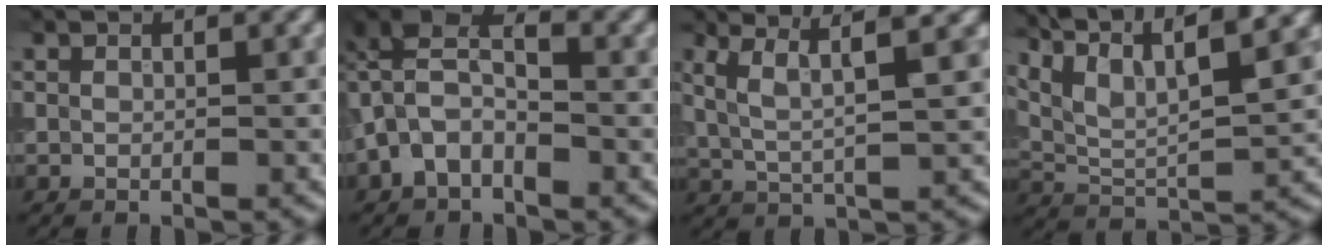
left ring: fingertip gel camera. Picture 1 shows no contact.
{"total": 5.4, "force": [-1.2, 3.4, 4.0], "torque": [-0.077, 0.022, -0.039]}
{"total": 4.9, "force": [2.5, 0.8, 4.1], "torque": [-0.084, 0.008, 0.051]}
{"total": 11.1, "force": [7.8, 3.0, 7.3], "torque": [-0.149, 0.023, 0.105]}